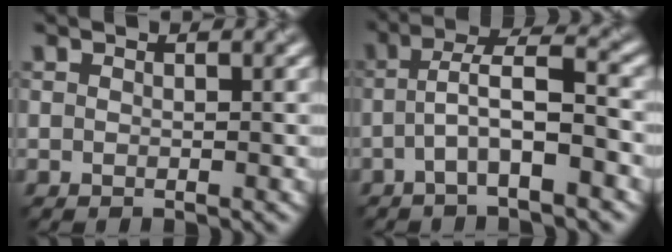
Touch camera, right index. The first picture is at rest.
{"total": 4.2, "force": [-1.8, 0.4, 3.8], "torque": [-0.079, 0.021, -0.027]}